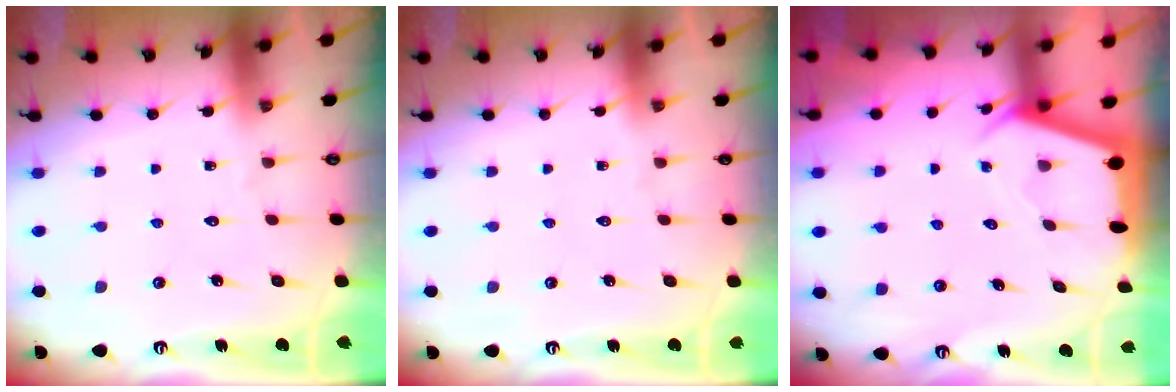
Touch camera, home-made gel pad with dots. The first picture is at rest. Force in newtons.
{"total": 0.0}
{"total": 2.4, "press": 2.4, "slide": 0.3}